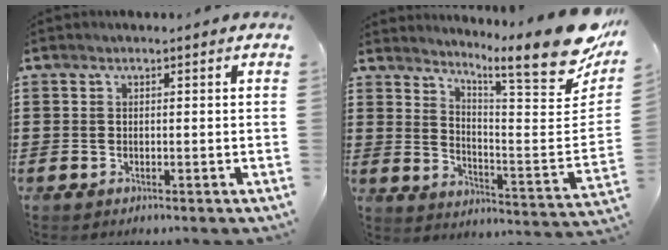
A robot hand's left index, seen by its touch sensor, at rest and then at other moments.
{"total": 11.9, "force": [9.3, 0.6, 7.4], "torque": [-0.125, -0.081, 0.146]}